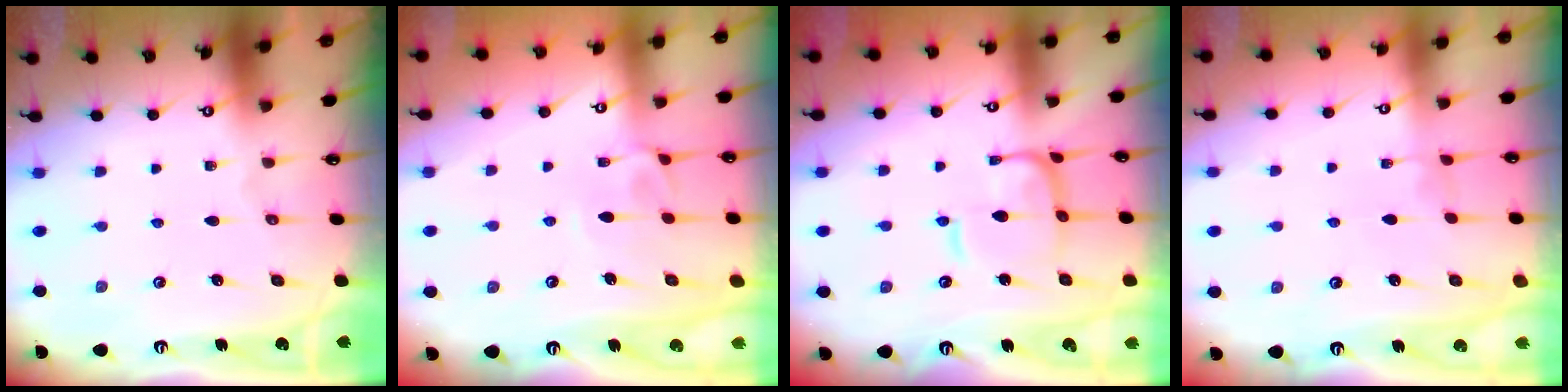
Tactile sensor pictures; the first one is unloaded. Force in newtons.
{"total": 1.8, "press": 1.6, "slide": 0.8}
{"total": 5.1, "press": 5.0, "slide": 0.6}
{"total": 2.8, "press": 2.8, "slide": 0.3}